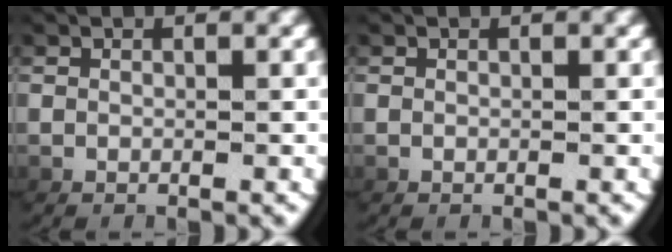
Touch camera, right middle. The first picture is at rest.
{"total": 0.0}